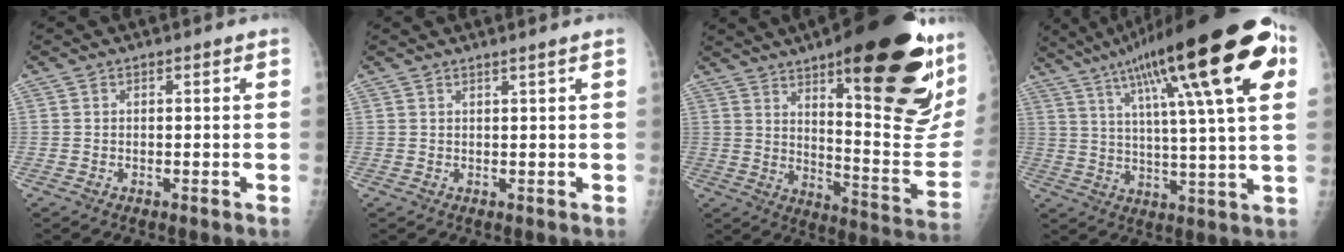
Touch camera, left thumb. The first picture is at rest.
{"total": 1.2, "force": [0.8, -0.5, 0.7], "torque": [-0.025, -0.011, 0.019]}
{"total": 33.3, "force": [16.3, 9.0, 27.7], "torque": [-0.281, -0.051, 0.246]}
{"total": 28.1, "force": [12.7, 5.2, 24.5], "torque": [-0.375, -0.002, 0.195]}